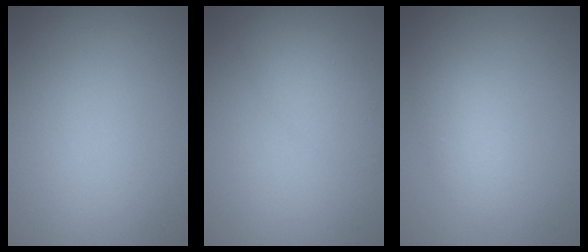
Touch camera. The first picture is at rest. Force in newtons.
{"total": 2.8, "press": 2.8, "slide": 0.1}
{"total": 1.9, "press": 1.9, "slide": 0.0}